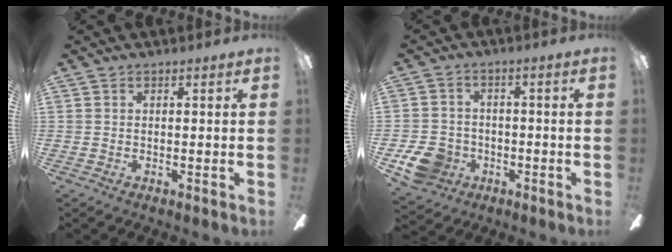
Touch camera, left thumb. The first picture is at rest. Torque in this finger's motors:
{"motor_torque": [-0.55, 0.61, -0.09, 0.18, 0.03]}